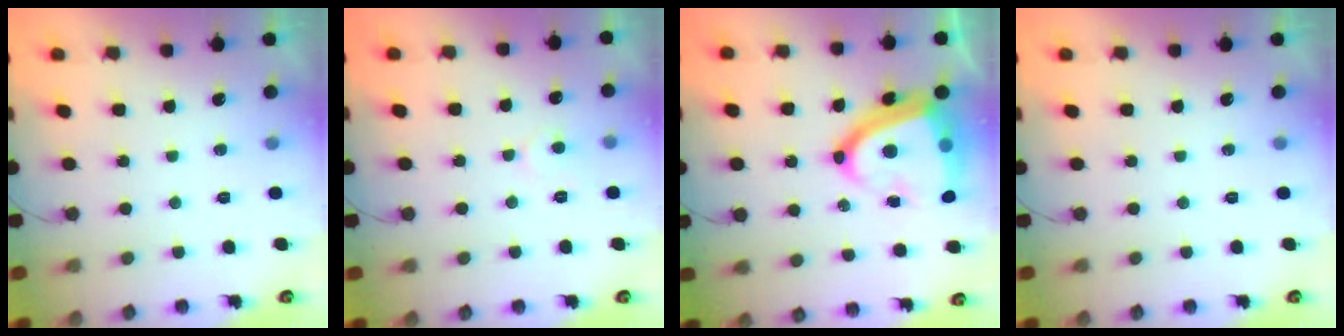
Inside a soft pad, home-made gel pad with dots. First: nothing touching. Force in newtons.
{"total": 3.2, "press": 3.2, "slide": 0.4}
{"total": 20.6, "press": 20.5, "slide": 1.9}
{"total": 0.0}